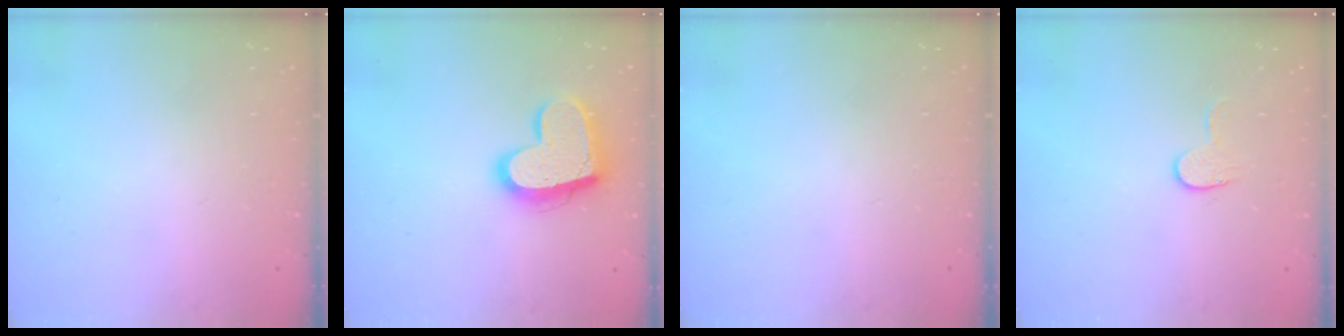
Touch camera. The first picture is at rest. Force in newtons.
{"total": 17.0, "press": 16.9, "slide": 1.4}
{"total": 0.0}
{"total": 5.4, "press": 5.4, "slide": 0.5}